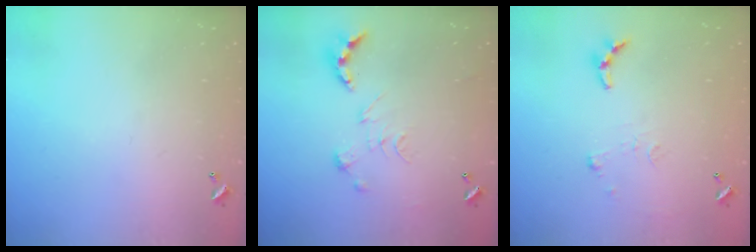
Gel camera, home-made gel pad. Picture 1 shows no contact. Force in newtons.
{"total": 0.8, "press": 0.8, "slide": 0.3}
{"total": 6.2, "press": 6.2, "slide": 0.4}